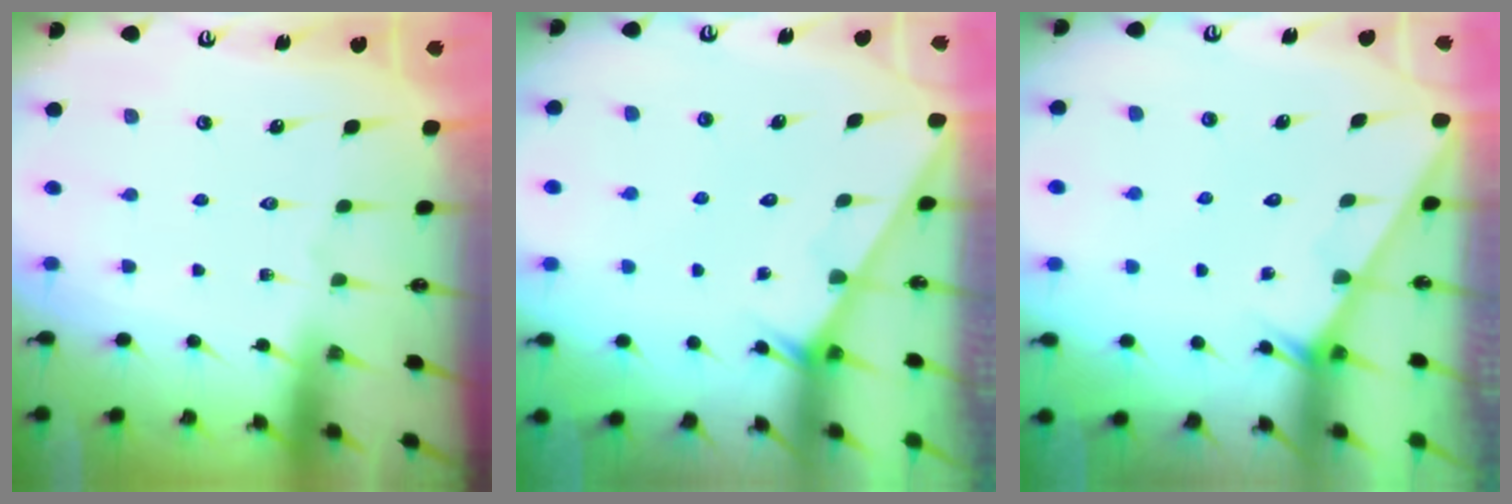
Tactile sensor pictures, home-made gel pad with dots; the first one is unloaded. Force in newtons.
{"total": 1.4, "press": 1.4, "slide": 0.1}
{"total": 1.4, "press": 1.4, "slide": 0.1}